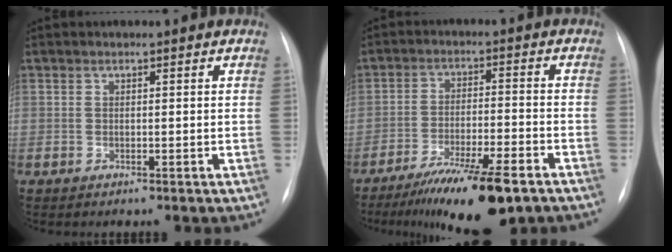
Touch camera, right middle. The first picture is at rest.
{"total": 12.9, "force": [-9.0, 1.7, 9.0], "torque": [-0.149, -0.029, -0.147]}